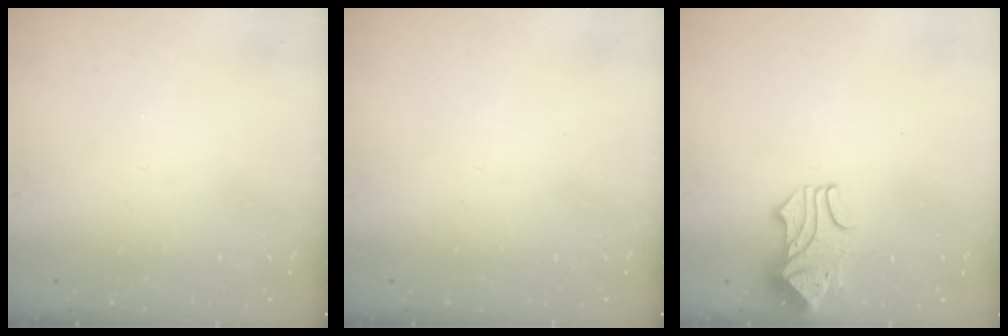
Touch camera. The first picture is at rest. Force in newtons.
{"total": 0.0}
{"total": 1.6, "press": 1.2, "slide": 1.0}